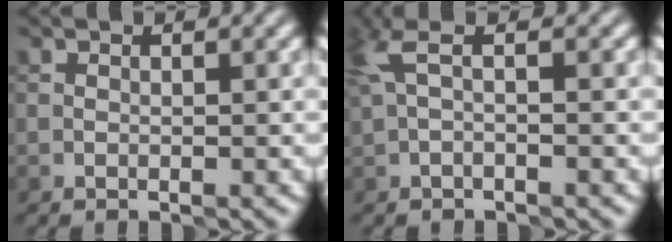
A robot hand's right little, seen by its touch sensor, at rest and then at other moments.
{"total": 2.4, "force": [0.5, 0.5, 2.3], "torque": [-0.051, 0.007, 0.008]}